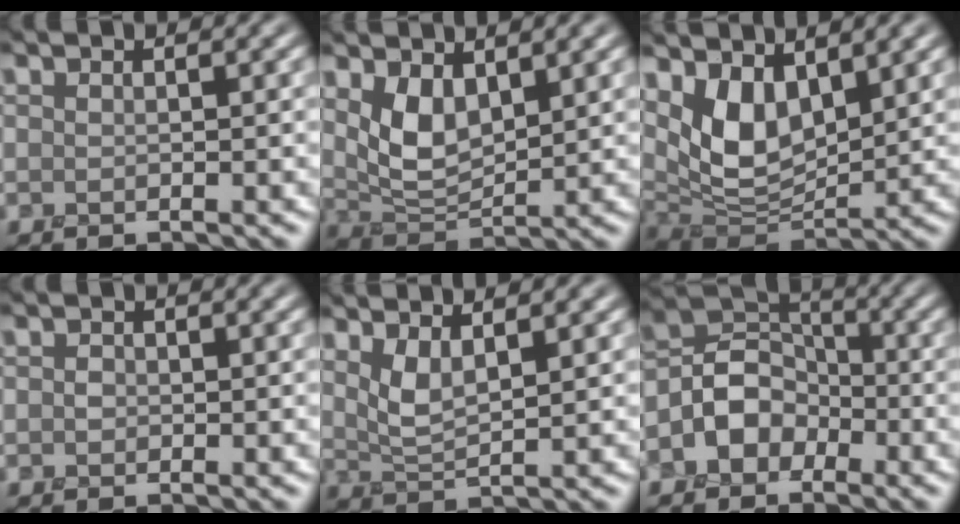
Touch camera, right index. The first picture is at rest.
{"total": 3.5, "force": [1.9, 1.6, 2.5], "torque": [-0.058, -0.008, 0.046]}
{"total": 5.7, "force": [2.9, 2.8, 4.1], "torque": [-0.087, -0.015, 0.058]}
{"total": 0.6, "force": [-0.2, 0.5, 0.2], "torque": [-0.003, -0.001, -0.007]}
{"total": 2.4, "force": [1.8, 0.1, 1.6], "torque": [-0.043, -0.007, 0.044]}
{"total": 4.2, "force": [-2.1, 3.2, 1.7], "torque": [-0.026, 0.006, -0.045]}